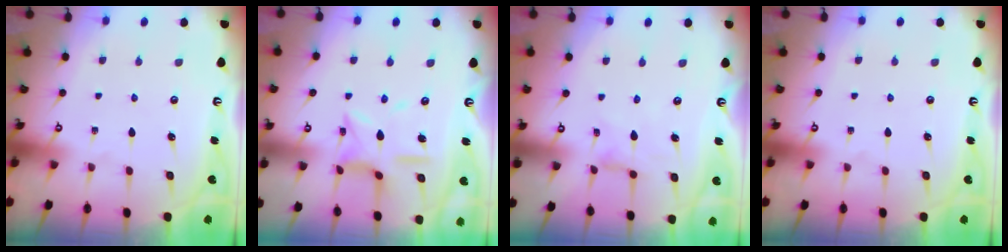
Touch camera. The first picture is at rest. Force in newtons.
{"total": 10.7, "press": 10.7, "slide": 0.8}
{"total": 0.9, "press": 0.8, "slide": 0.3}
{"total": 0.0}